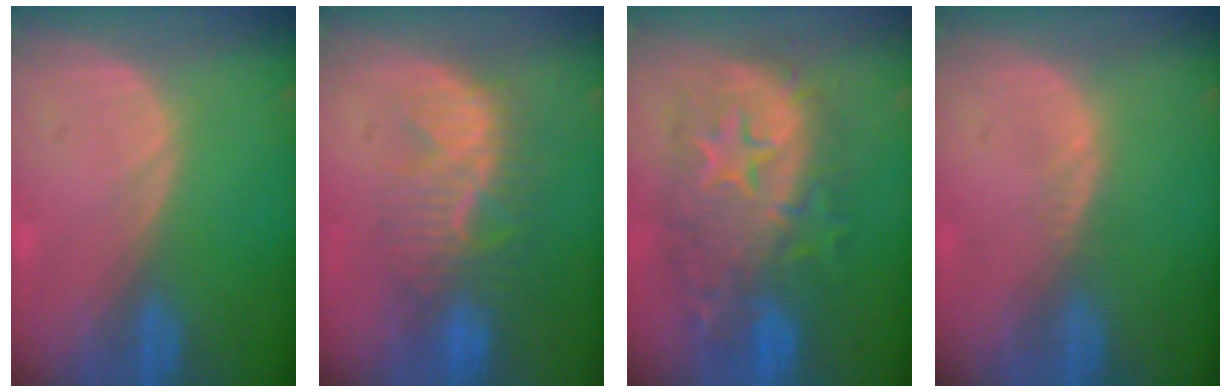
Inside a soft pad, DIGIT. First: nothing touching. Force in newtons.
{"total": 9.1, "press": 8.4, "slide": 3.5}
{"total": 12.5, "press": 12.5, "slide": 1.1}
{"total": 0.7, "press": 0.6, "slide": 0.3}